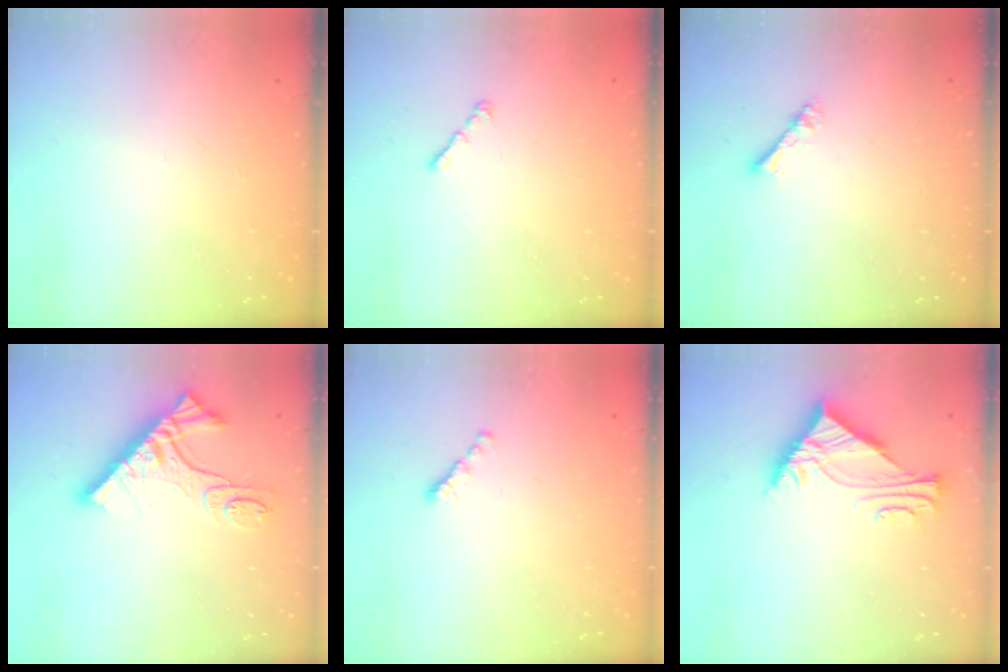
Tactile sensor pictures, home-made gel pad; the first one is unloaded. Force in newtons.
{"total": 1.0, "press": 0.9, "slide": 0.5}
{"total": 2.3, "press": 2.3, "slide": 0.3}
{"total": 11.4, "press": 11.3, "slide": 1.3}
{"total": 0.0}
{"total": 7.9, "press": 7.8, "slide": 1.1}